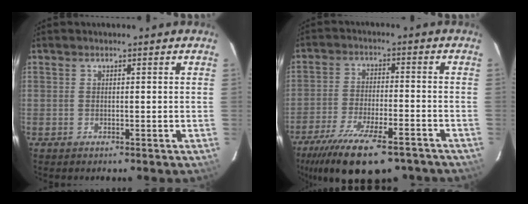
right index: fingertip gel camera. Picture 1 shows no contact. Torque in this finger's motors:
{"motor_torque": [1.43, -0.71, 0.77, 0.19]}